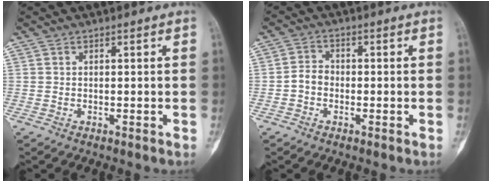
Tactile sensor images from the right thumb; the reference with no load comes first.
{"total": 3.2, "force": [-1.0, 2.6, 1.7], "torque": [-0.023, 0.013, -0.026]}